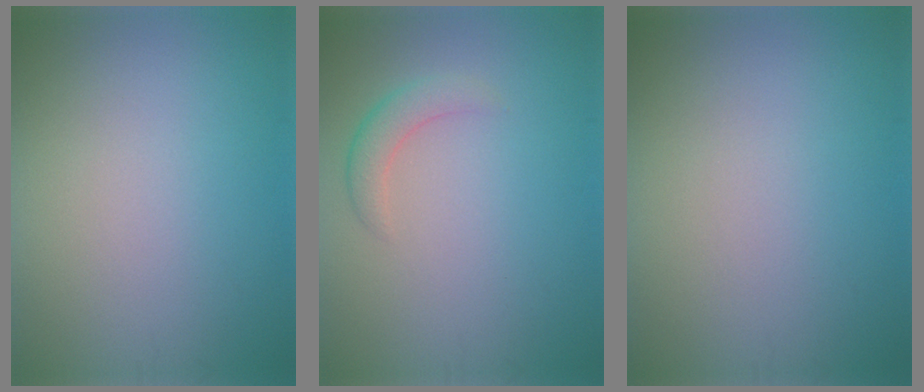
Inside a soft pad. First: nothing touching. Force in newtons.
{"total": 2.0, "press": 2.0, "slide": 0.1}
{"total": 0.0}